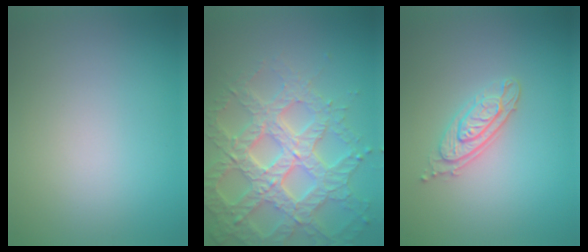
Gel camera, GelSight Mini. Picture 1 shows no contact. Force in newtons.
{"total": 7.0, "press": 6.8, "slide": 1.7}
{"total": 2.9, "press": 2.6, "slide": 1.4}